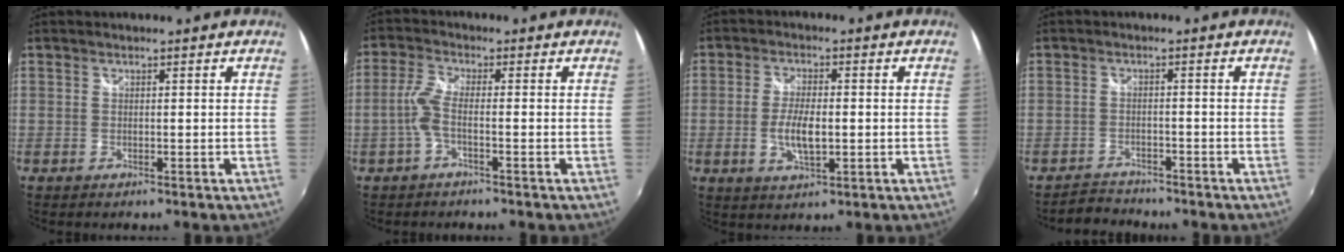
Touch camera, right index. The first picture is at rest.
{"total": 3.7, "force": [-1.4, 0.4, 3.4], "torque": [-0.083, 0.004, -0.030]}
{"total": 6.1, "force": [-1.0, 2.4, 5.5], "torque": [-0.112, -0.006, -0.017]}
{"total": 3.7, "force": [-3.4, 1.4, -0.2], "torque": [-0.009, 0.006, -0.062]}